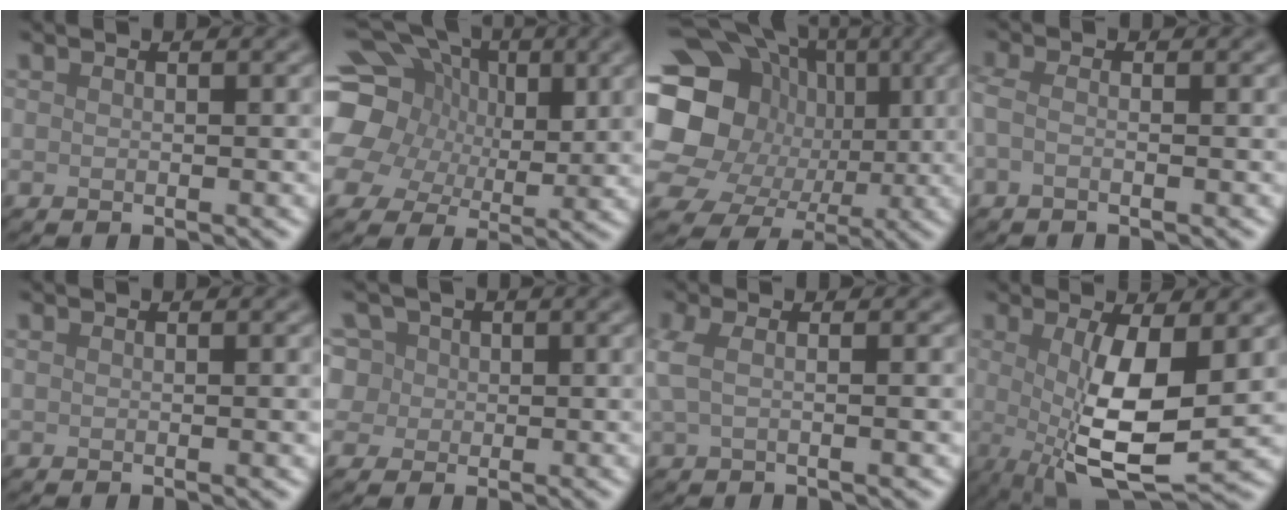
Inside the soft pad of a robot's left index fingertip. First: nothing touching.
{"total": 19.4, "force": [5.6, 15.6, 10.2], "torque": [-0.216, 0.035, 0.063]}
{"total": 17.9, "force": [0.9, 15.8, 8.3], "torque": [-0.166, 0.009, -0.017]}
{"total": 1.2, "force": [-0.5, 0.5, 1.0], "torque": [-0.022, -0.008, -0.012]}
{"total": 1.0, "force": [0.1, 0.2, 0.9], "torque": [-0.012, 0.001, 0.002]}
{"total": 7.2, "force": [2.9, 5.8, 3.1], "torque": [-0.053, 0.033, 0.017]}
{"total": 3.7, "force": [0.1, 1.3, 3.4], "torque": [-0.062, 0.006, -0.003]}
{"total": 7.9, "force": [0.2, 2.4, 7.6], "torque": [-0.140, -0.012, 0.007]}